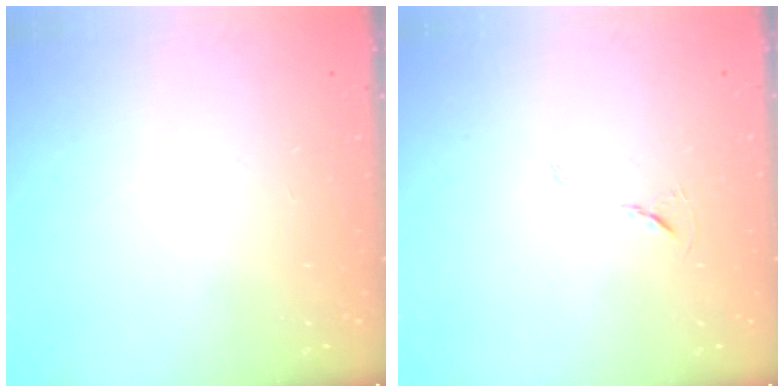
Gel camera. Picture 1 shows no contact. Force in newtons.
{"total": 5.1, "press": 4.7, "slide": 2.1}